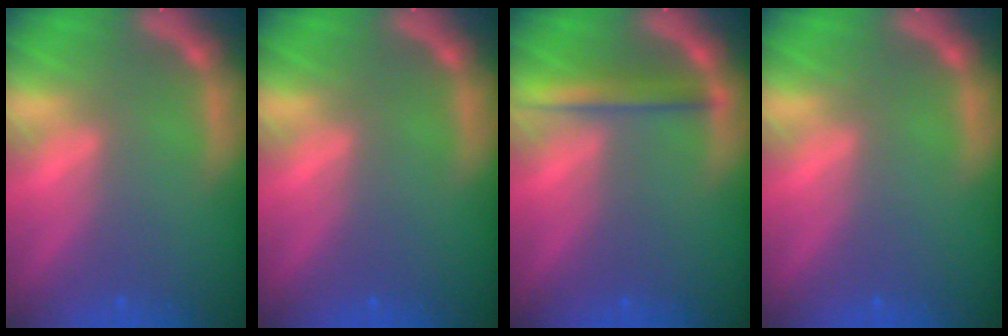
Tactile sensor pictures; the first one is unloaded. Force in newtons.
{"total": 0.0}
{"total": 2.9}
{"total": 0.0}